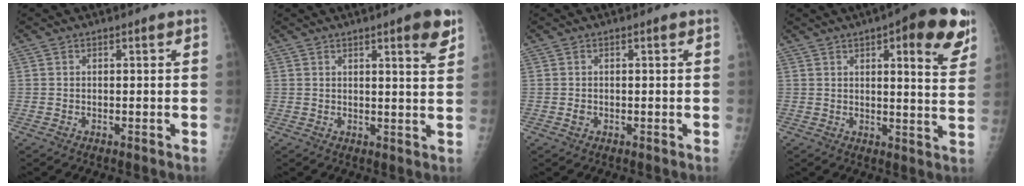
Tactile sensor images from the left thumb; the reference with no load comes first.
{"total": 6.2, "force": [3.6, 0.8, 5.0], "torque": [-0.061, -0.018, 0.044]}
{"total": 0.9, "force": [-0.1, 0.7, 0.6], "torque": [-0.012, 0.006, 0.000]}
{"total": 15.5, "force": [7.8, 4.5, 12.6], "torque": [-0.124, -0.027, 0.094]}